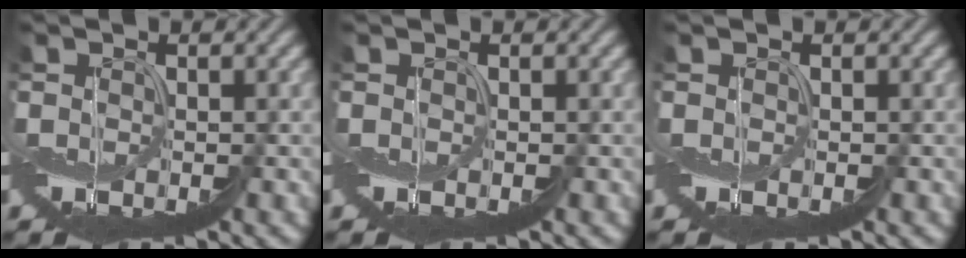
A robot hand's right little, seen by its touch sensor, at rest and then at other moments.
{"total": 0.0}
{"total": 0.0}